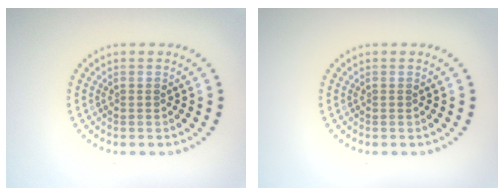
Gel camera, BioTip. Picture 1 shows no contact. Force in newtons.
{"total": 0.0}